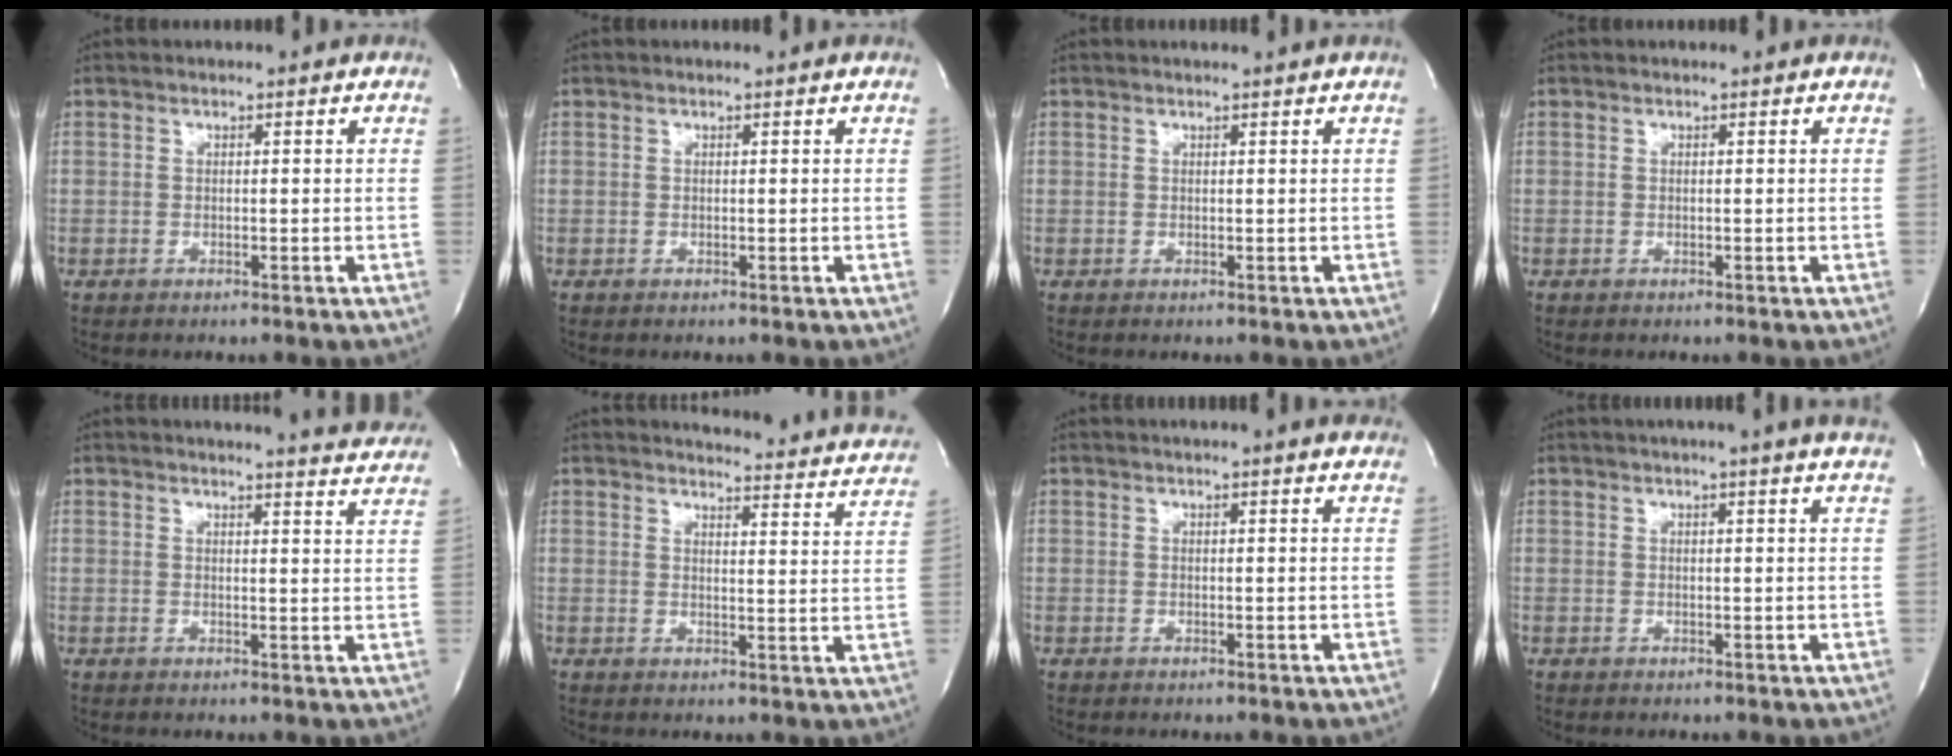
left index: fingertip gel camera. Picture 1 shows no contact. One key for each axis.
{"total": 0.0}
{"total": 1.0, "fx": 0.8, "fy": -0.5, "fz": 0.3, "tx": -0.012, "ty": -0.006, "tz": 0.018}
{"total": 0.0}
{"total": 14.5, "fx": 14.2, "fy": 0.3, "fz": 3.3, "tx": -0.040, "ty": -0.062, "tz": 0.147}
{"total": 20.2, "fx": 19.5, "fy": 2.1, "fz": 5.0, "tx": -0.058, "ty": -0.081, "tz": 0.207}
{"total": 8.5, "fx": 7.7, "fy": 0.0, "fz": 3.7, "tx": -0.059, "ty": 0.017, "tz": 0.081}
{"total": 9.1, "fx": 7.7, "fy": -1.0, "fz": 4.6, "tx": -0.068, "ty": 0.009, "tz": 0.078}